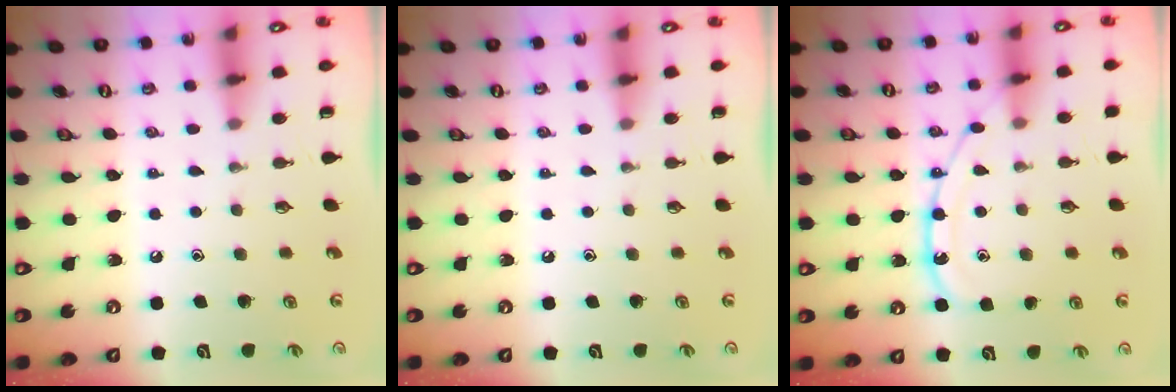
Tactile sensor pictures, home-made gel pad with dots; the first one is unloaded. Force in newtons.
{"total": 0.0}
{"total": 13.2, "press": 13.1, "slide": 1.2}